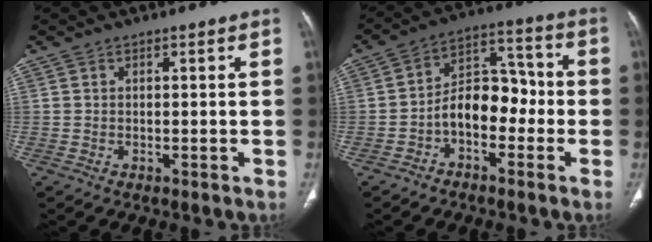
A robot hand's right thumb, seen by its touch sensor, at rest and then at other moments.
{"total": 10.0, "force": [-2.9, 6.6, 7.0], "torque": [-0.083, 0.049, -0.060]}